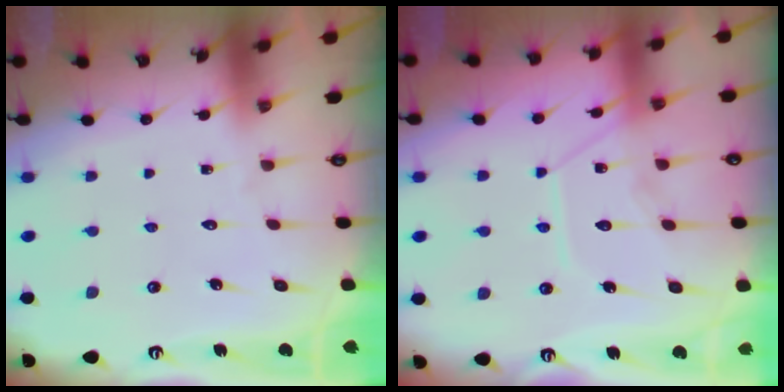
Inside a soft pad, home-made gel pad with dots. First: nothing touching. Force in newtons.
{"total": 11.8, "press": 11.8, "slide": 1.0}